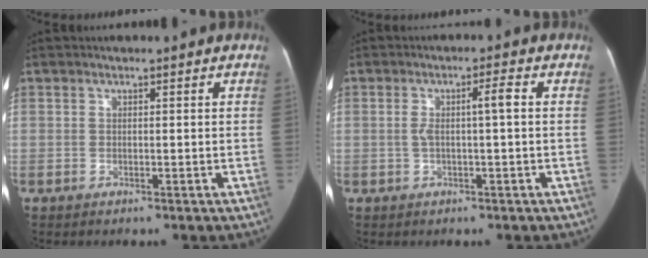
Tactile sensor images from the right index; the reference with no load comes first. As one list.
[{"total": 3.9, "force": [0.1, 0.4, 3.9], "torque": [-0.073, 0.015, 0.005]}]